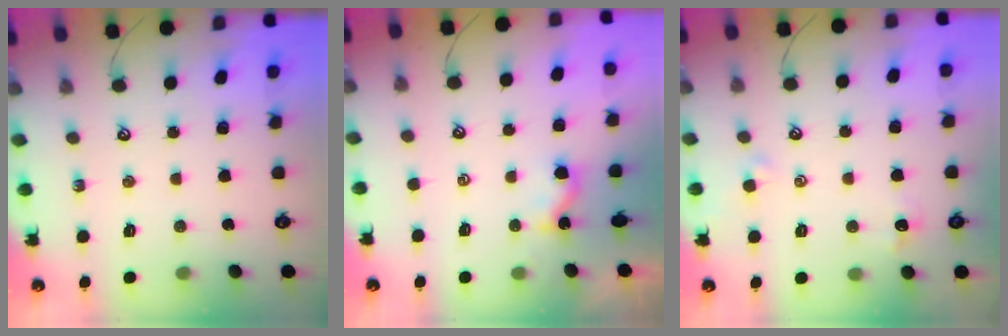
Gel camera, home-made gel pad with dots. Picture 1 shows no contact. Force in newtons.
{"total": 1.5, "press": 1.5, "slide": 0.2}
{"total": 1.0, "press": 0.9, "slide": 0.6}